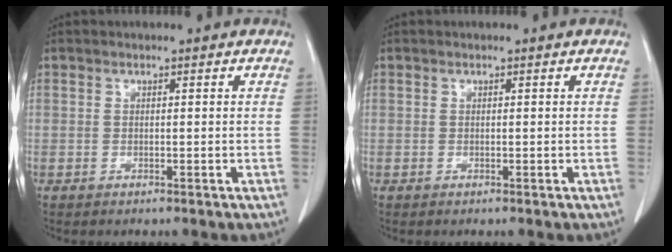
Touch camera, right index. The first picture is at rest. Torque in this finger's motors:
{"motor_torque": [-0.04, 0.03, 0.00, 0.00]}